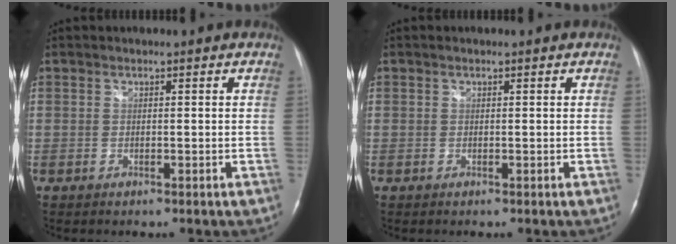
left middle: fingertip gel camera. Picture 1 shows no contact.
{"total": 0.0}